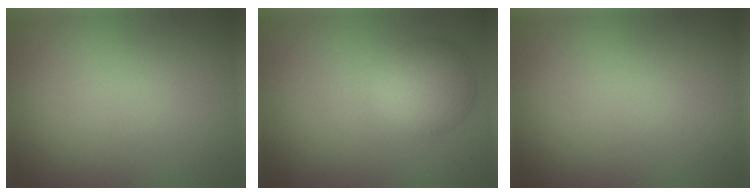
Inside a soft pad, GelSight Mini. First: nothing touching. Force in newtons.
{"total": 3.7, "press": 3.7, "slide": 0.1}
{"total": 0.0}